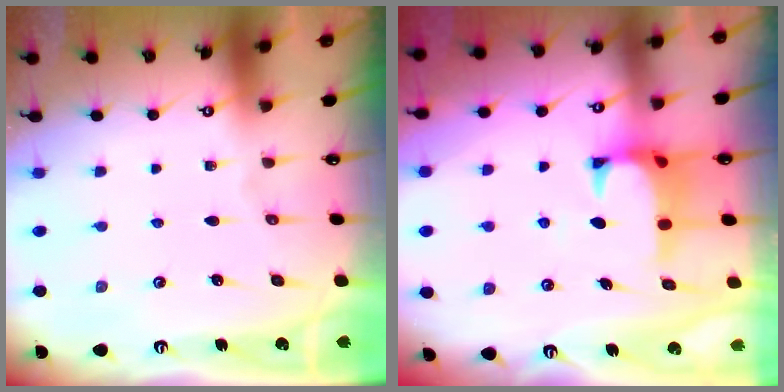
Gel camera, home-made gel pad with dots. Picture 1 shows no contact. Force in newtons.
{"total": 1.4, "press": 1.2, "slide": 0.7}